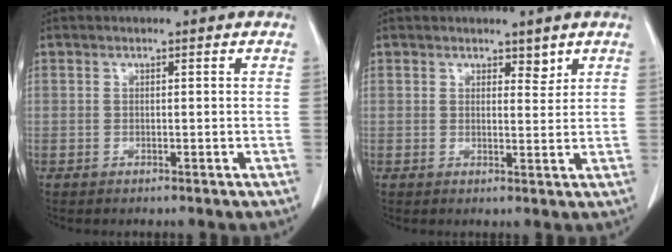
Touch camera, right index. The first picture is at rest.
{"total": 1.9, "force": [1.5, 1.0, 0.8], "torque": [-0.005, -0.007, 0.020]}